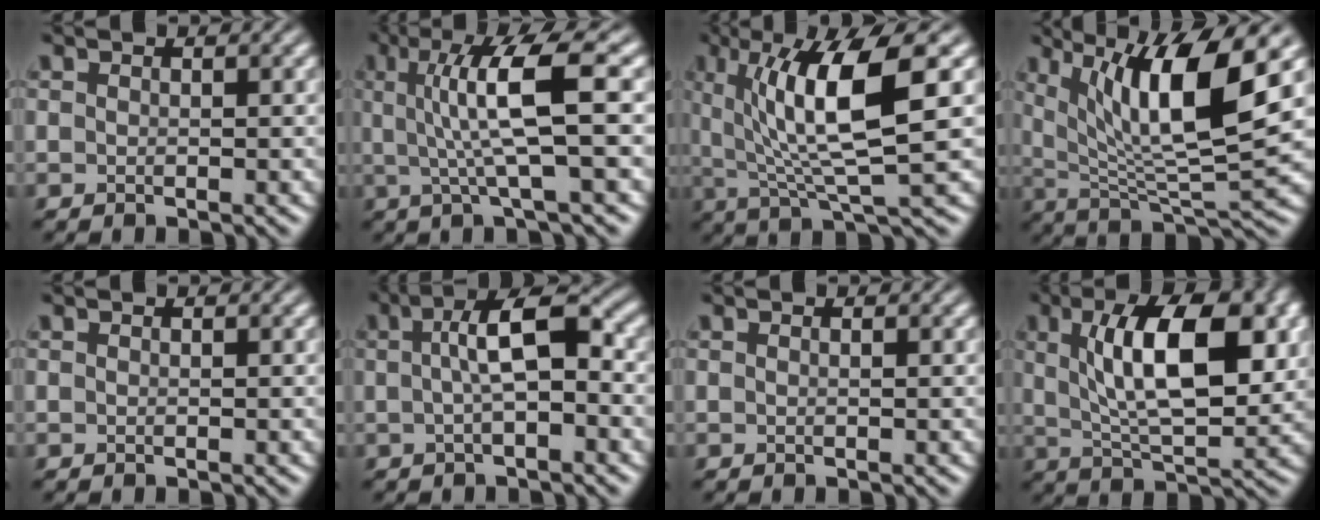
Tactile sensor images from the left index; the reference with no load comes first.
{"total": 7.6, "force": [1.1, 1.4, 7.4], "torque": [-0.128, 0.007, 0.020]}
{"total": 9.4, "force": [2.2, 2.2, 8.9], "torque": [-0.139, -0.005, 0.042]}
{"total": 10.5, "force": [3.9, 2.5, 9.5], "torque": [-0.156, -0.009, 0.077]}
{"total": 0.0}
{"total": 5.3, "force": [0.2, 1.5, 5.1], "torque": [-0.082, 0.013, 0.000]}
{"total": 0.0}
{"total": 10.5, "force": [2.6, 4.1, 9.3], "torque": [-0.146, 0.006, 0.044]}